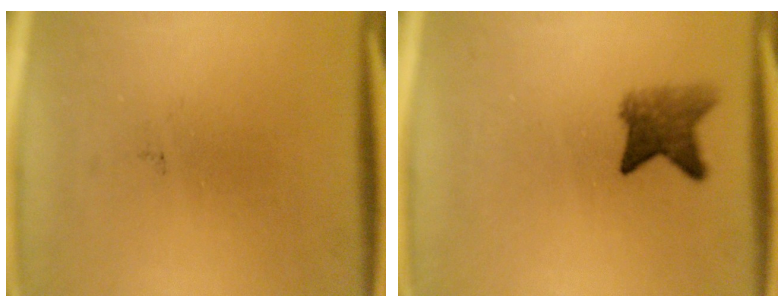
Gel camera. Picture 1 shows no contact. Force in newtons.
{"total": 4.3}